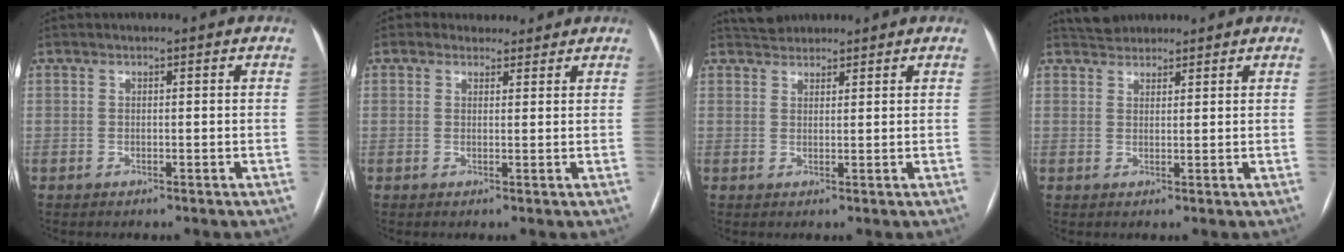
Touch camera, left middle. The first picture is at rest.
{"total": 3.1, "force": [2.6, 1.7, -0.1], "torque": [0.006, 0.012, 0.031]}
{"total": 2.9, "force": [2.8, 1.0, 0.1], "torque": [-0.005, 0.019, 0.048]}
{"total": 3.2, "force": [2.9, 1.1, 0.2], "torque": [-0.006, 0.020, 0.051]}